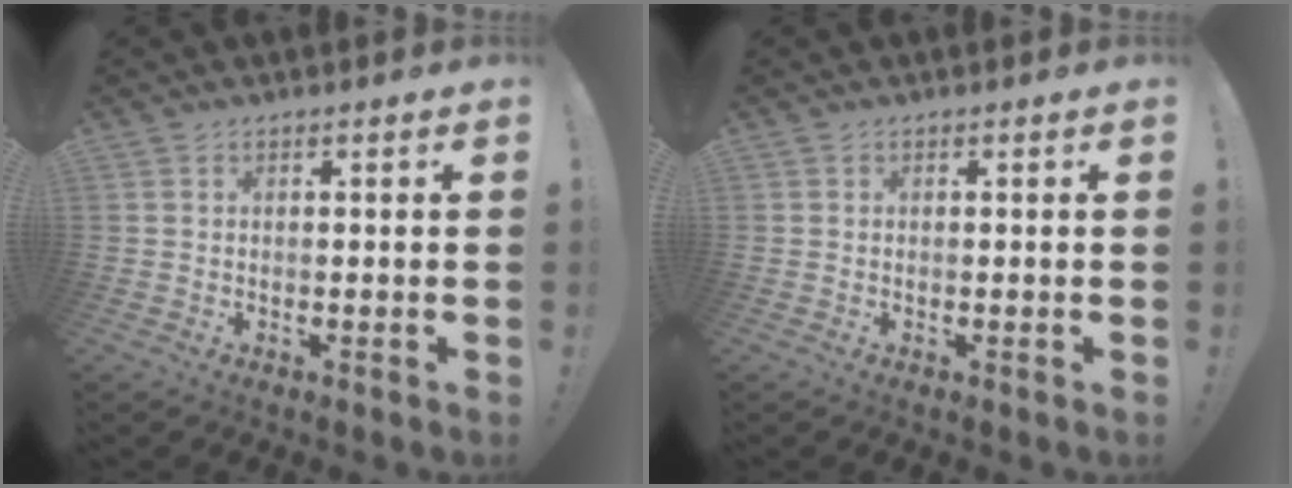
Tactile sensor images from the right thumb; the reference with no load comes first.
{"total": 0.0}